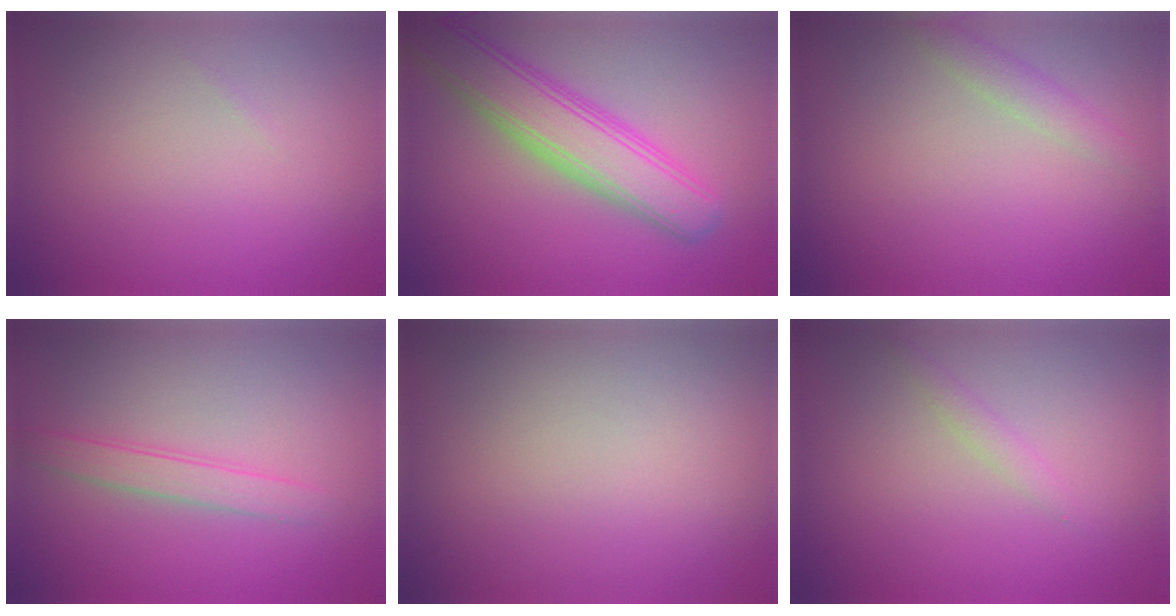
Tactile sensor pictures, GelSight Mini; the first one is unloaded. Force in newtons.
{"total": 6.4, "press": 6.4, "slide": 0.3}
{"total": 1.6, "press": 1.6, "slide": 0.2}
{"total": 1.9, "press": 1.9, "slide": 0.1}
{"total": 0.0}
{"total": 1.0, "press": 0.9, "slide": 0.1}